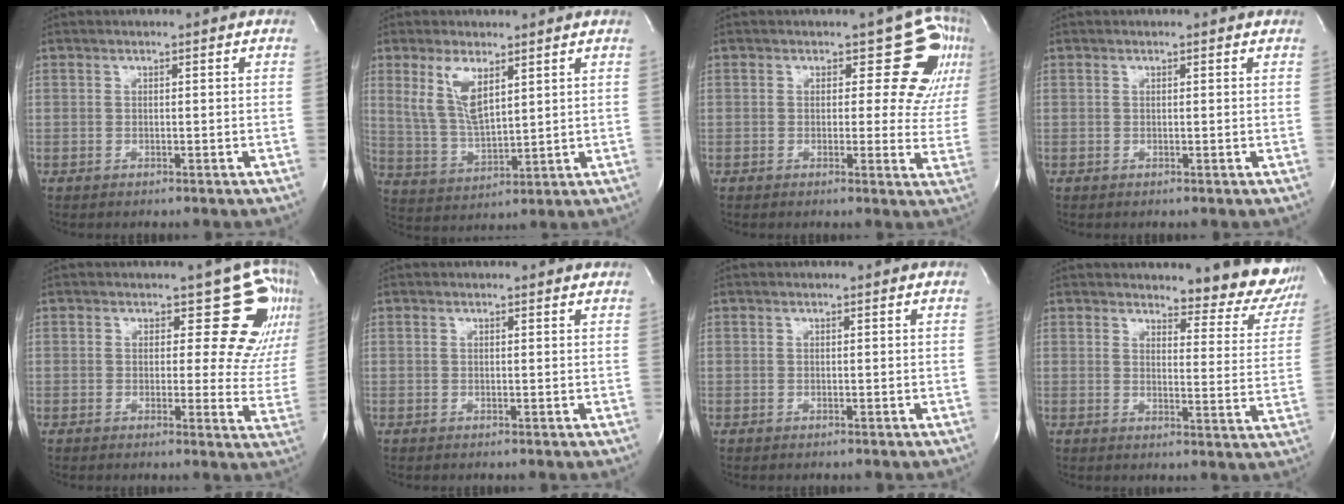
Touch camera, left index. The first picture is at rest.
{"total": 7.5, "force": [3.8, 2.3, 6.0], "torque": [-0.129, -0.001, 0.084]}
{"total": 9.8, "force": [4.4, 5.4, 6.9], "torque": [-0.057, -0.001, 0.031]}
{"total": 0.6, "force": [0.5, 0.1, 0.2], "torque": [-0.012, 0.005, 0.003]}
{"total": 11.6, "force": [6.9, 6.0, 7.2], "torque": [-0.060, -0.012, 0.049]}
{"total": 1.6, "force": [1.5, 0.4, 0.5], "torque": [-0.016, 0.009, 0.009]}
{"total": 0.0}
{"total": 10.4, "force": [10.1, 2.4, 1.4], "torque": [0.010, -0.056, 0.093]}